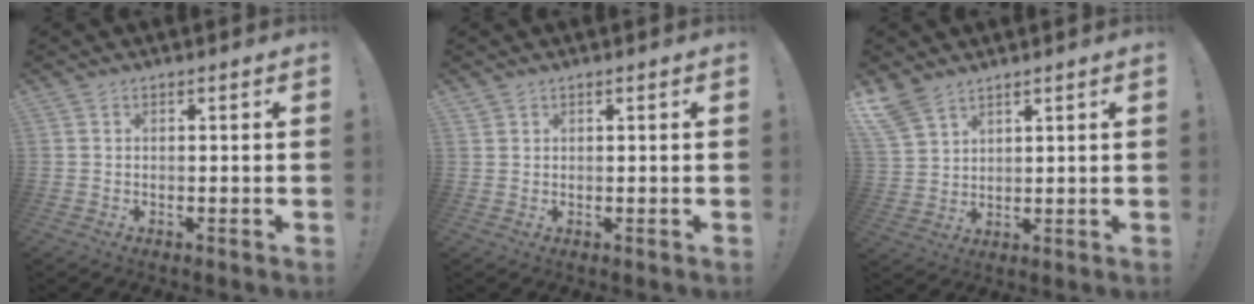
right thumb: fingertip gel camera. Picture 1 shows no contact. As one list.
[{"total": 1.5, "force": [1.3, 0.8, 0.4], "torque": [-0.001, -0.006, 0.024]}, {"total": 7.7, "force": [6.0, 3.7, 3.1], "torque": [-0.073, -0.025, 0.123]}]